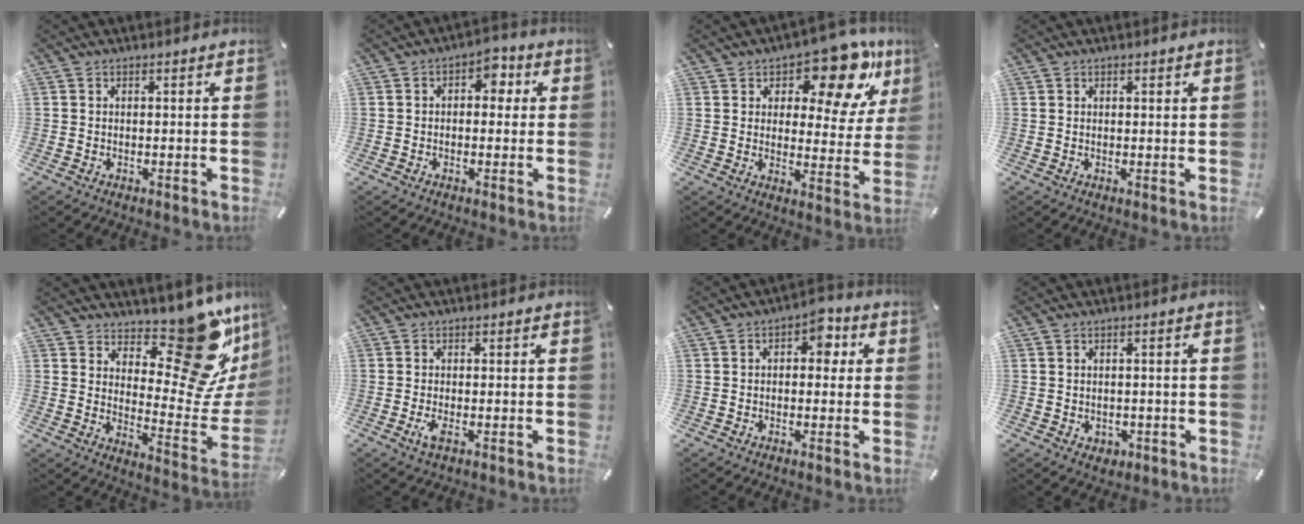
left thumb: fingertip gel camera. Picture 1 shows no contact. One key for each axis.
{"total": 4.3, "fx": 0.0, "fy": 3.1, "fz": 3.0, "tx": -0.036, "ty": 0.006, "tz": -0.008}
{"total": 15.6, "fx": 10.8, "fy": 7.0, "fz": 8.9, "tx": -0.122, "ty": -0.073, "tz": 0.178}
{"total": 1.0, "fx": 0.7, "fy": 0.7, "fz": 0.1, "tx": -0.001, "ty": 0.002, "tz": 0.014}
{"total": 21.1, "fx": 14.3, "fy": 9.1, "fz": 12.5, "tx": -0.134, "ty": -0.119, "tz": 0.232}
{"total": 2.5, "fx": -0.6, "fy": 0.8, "fz": 2.3, "tx": -0.059, "ty": -0.008, "tz": -0.017}
{"total": 5.2, "fx": 0.9, "fy": 3.5, "fz": 3.8, "tx": -0.038, "ty": 0.000, "tz": 0.006}
{"total": 2.1, "fx": -0.2, "fy": 2.0, "fz": 0.6, "tx": -0.003, "ty": 0.002, "tz": -0.007}